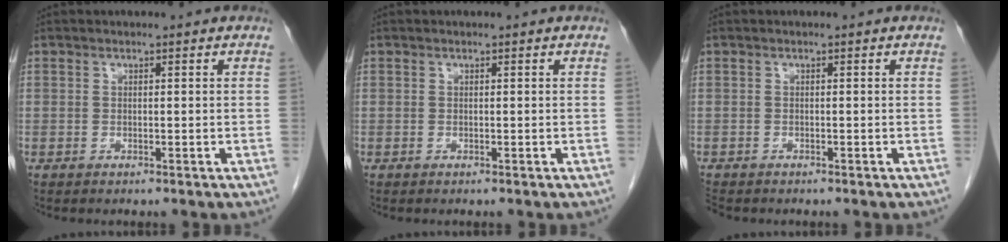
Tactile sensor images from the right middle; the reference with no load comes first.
{"total": 0.0}
{"total": 2.0, "force": [-1.7, 0.8, 0.6], "torque": [-0.017, -0.006, -0.028]}